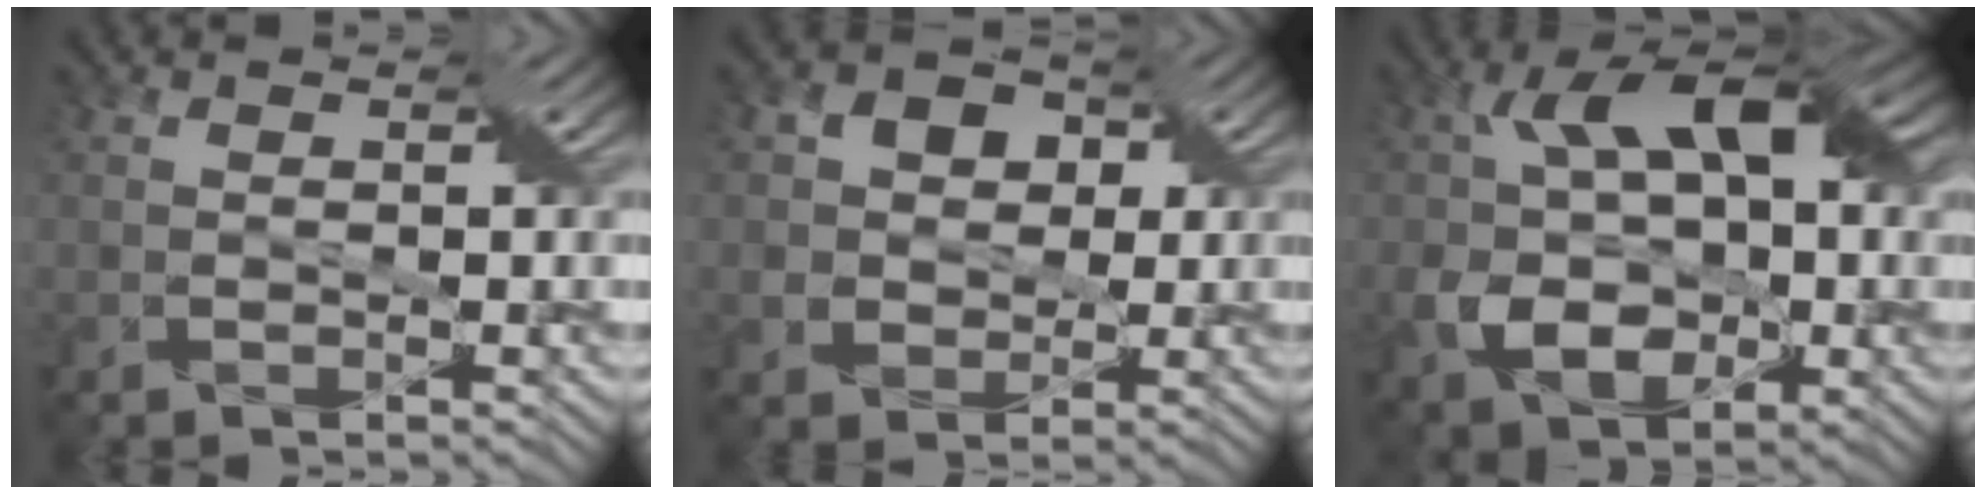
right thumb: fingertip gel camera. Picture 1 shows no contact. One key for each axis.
{"total": 6.5, "fx": 1.5, "fy": 5.7, "fz": 2.6, "tx": -0.067, "ty": 0.019, "tz": 0.014}
{"total": 12.7, "fx": 0.0, "fy": 8.2, "fz": 9.7, "tx": -0.176, "ty": -0.007, "tz": 0.002}